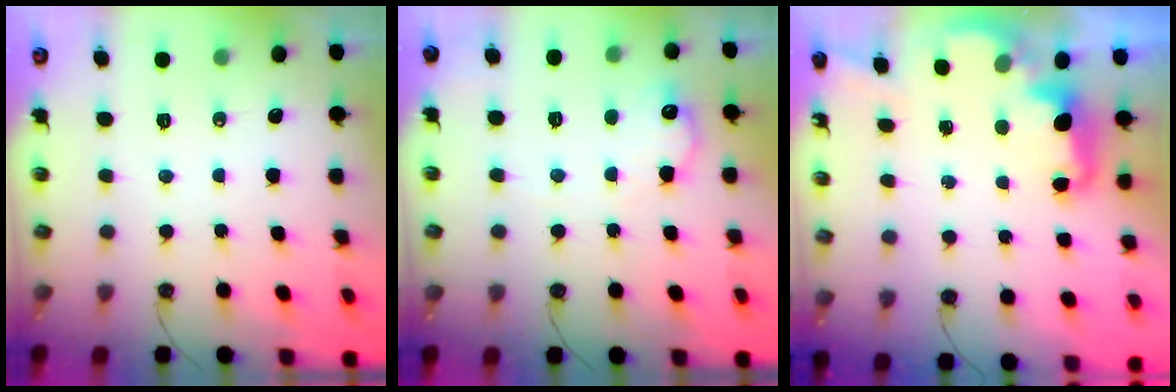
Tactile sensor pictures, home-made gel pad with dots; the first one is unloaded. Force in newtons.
{"total": 10.9, "press": 10.9, "slide": 0.5}
{"total": 2.7, "press": 2.6, "slide": 0.7}